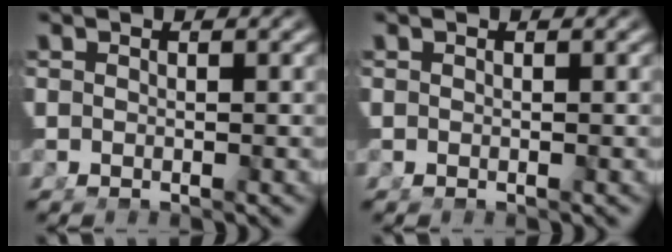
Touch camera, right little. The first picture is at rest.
{"total": 0.0}